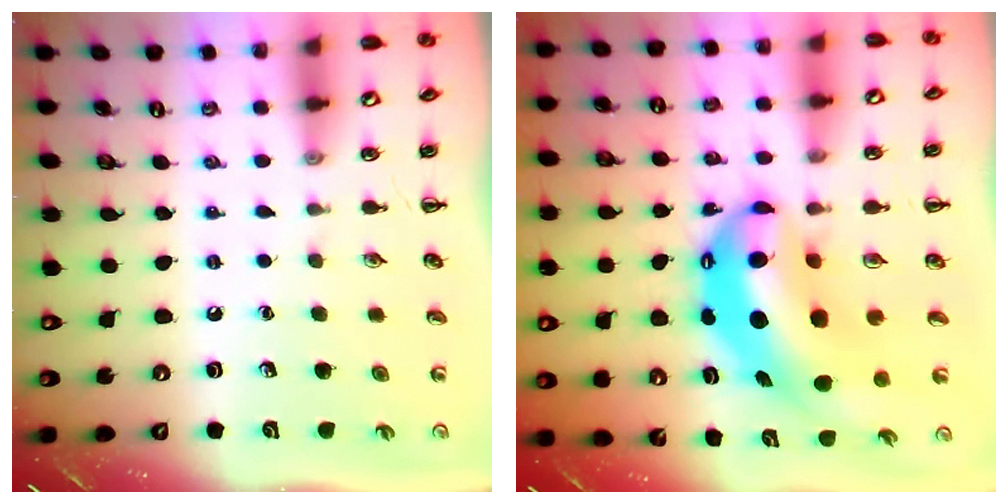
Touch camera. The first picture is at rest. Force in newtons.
{"total": 12.1, "press": 11.6, "slide": 3.2}